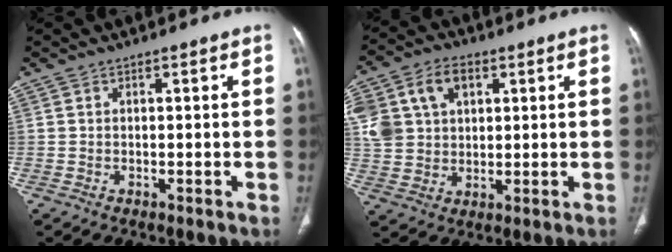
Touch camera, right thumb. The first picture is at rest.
{"total": 13.8, "force": [4.5, 10.1, 8.3], "torque": [-0.158, 0.010, 0.087]}